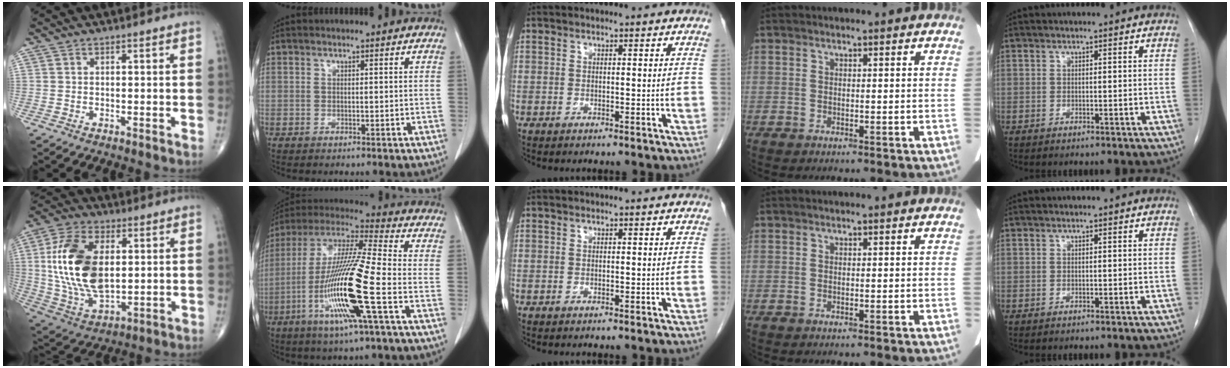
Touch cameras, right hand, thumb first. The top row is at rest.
{"thumb": {"total": 19.4, "force": [2.7, 11.0, 15.8], "torque": [-0.305, -0.010, 0.055]}, "index": {"total": 18.3, "force": [-5.7, 0.0, 17.4], "torque": [-0.358, -0.020, -0.117]}}